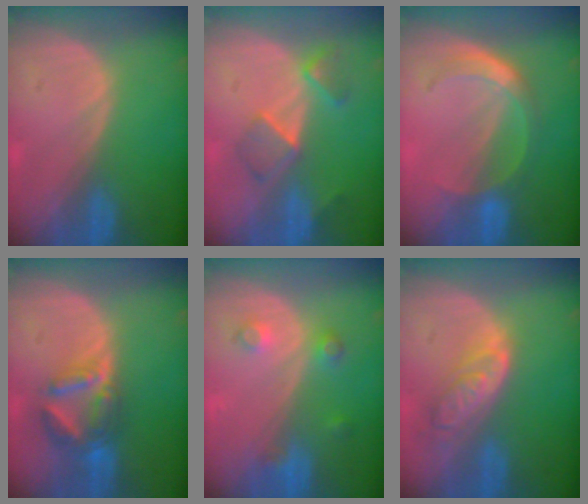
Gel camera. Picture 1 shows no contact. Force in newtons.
{"total": 5.6, "press": 5.1, "slide": 2.2}
{"total": 6.0, "press": 5.2, "slide": 3.0}
{"total": 7.1, "press": 6.2, "slide": 3.6}
{"total": 3.5, "press": 3.2, "slide": 1.3}
{"total": 6.2, "press": 5.5, "slide": 2.8}